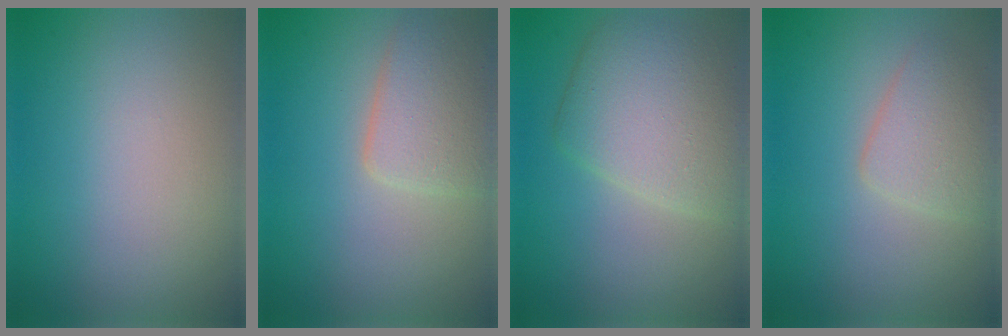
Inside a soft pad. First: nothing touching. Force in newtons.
{"total": 3.8, "press": 3.8, "slide": 0.1}
{"total": 5.5, "press": 5.5, "slide": 0.2}
{"total": 2.6, "press": 2.6, "slide": 0.2}